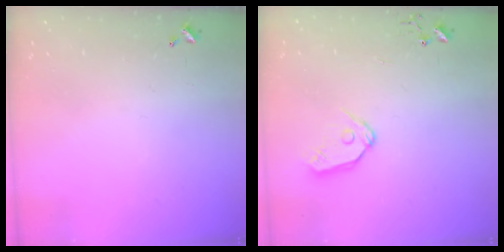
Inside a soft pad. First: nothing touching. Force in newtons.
{"total": 8.9, "press": 8.9, "slide": 1.0}